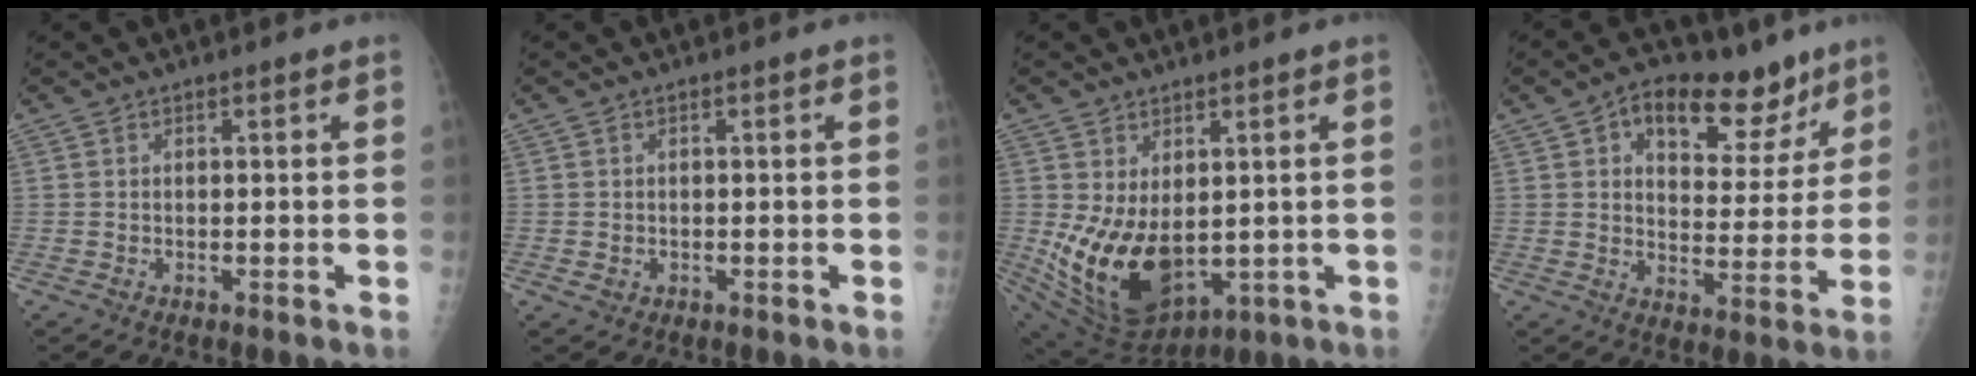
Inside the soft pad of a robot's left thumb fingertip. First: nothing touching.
{"total": 1.2, "force": [-0.2, 1.1, 0.6], "torque": [-0.007, 0.001, 0.001]}
{"total": 14.6, "force": [0.0, 9.3, 11.3], "torque": [-0.186, -0.028, 0.035]}
{"total": 17.0, "force": [9.8, 9.4, 10.2], "torque": [-0.089, -0.027, 0.144]}